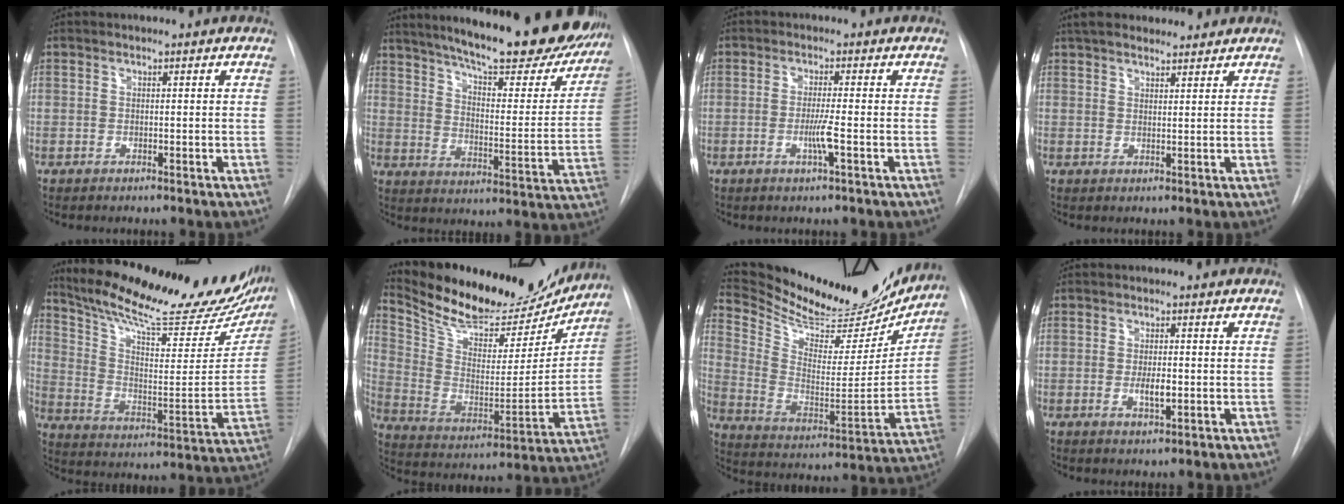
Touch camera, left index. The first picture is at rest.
{"total": 29.7, "force": [24.4, 6.1, 15.8], "torque": [-0.242, -0.041, 0.315]}
{"total": 2.9, "force": [-0.9, -0.4, 2.7], "torque": [-0.055, -0.005, -0.019]}
{"total": 10.3, "force": [9.1, 2.6, 3.9], "torque": [-0.054, 0.035, 0.136]}
{"total": 29.2, "force": [24.8, 5.2, 14.5], "torque": [-0.229, -0.061, 0.341]}
{"total": 24.2, "force": [21.8, 6.8, 8.0], "torque": [-0.146, -0.024, 0.332]}
{"total": 25.5, "force": [23.1, 6.2, 8.8], "torque": [-0.149, -0.050, 0.340]}
{"total": 2.6, "force": [-0.4, 0.8, 2.5], "torque": [-0.047, -0.002, -0.004]}